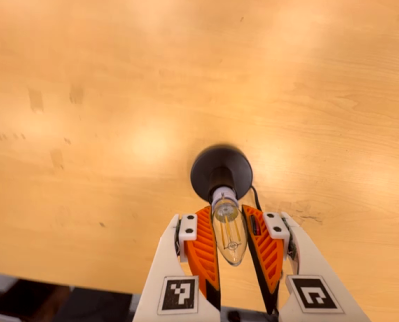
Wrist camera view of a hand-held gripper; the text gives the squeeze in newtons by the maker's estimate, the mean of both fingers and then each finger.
{"total": 10.6, "left": 10.4, "right": 10.9}